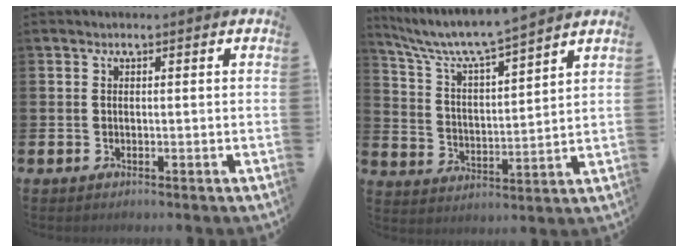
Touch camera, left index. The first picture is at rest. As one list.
[{"total": 7.2, "force": [6.7, 0.2, 2.5], "torque": [-0.080, -0.048, 0.111]}]